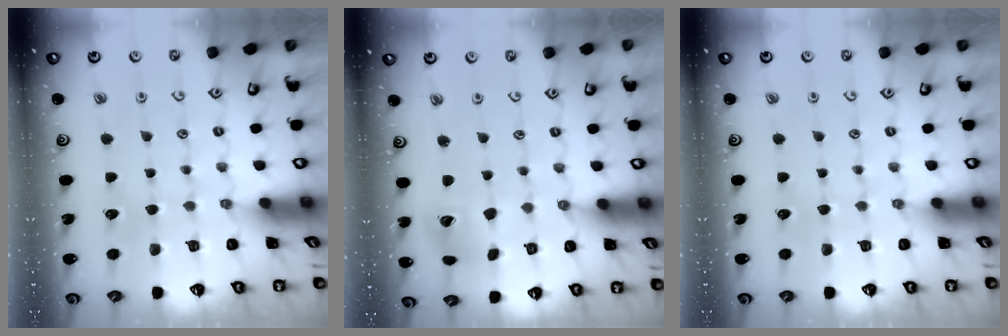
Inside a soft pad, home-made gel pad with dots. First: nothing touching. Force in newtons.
{"total": 7.4, "press": 7.3, "slide": 1.1}
{"total": 0.0}